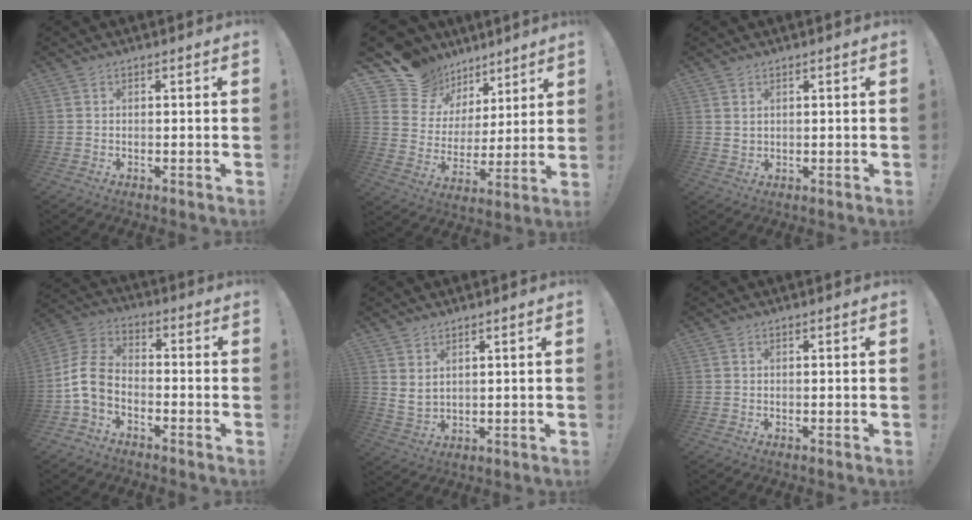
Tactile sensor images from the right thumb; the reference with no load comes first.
{"total": 13.1, "force": [9.5, 8.8, 2.0], "torque": [-0.044, -0.068, 0.187]}
{"total": 1.9, "force": [1.2, 1.2, 0.8], "torque": [-0.007, -0.006, 0.022]}
{"total": 10.4, "force": [-3.7, 7.4, 6.4], "torque": [-0.122, 0.026, -0.064]}
{"total": 3.8, "force": [2.9, 1.6, 1.7], "torque": [-0.031, -0.016, 0.056]}
{"total": 0.0}